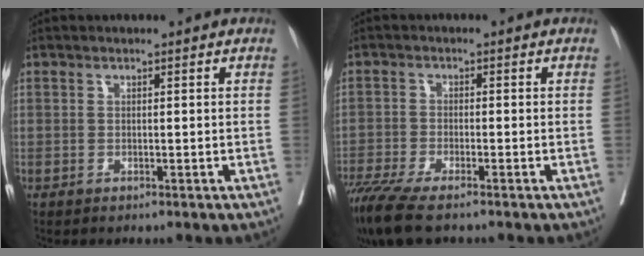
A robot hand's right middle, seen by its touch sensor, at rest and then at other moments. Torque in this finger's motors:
{"motor_torque": [1.20, -0.94, 0.36, 0.10]}